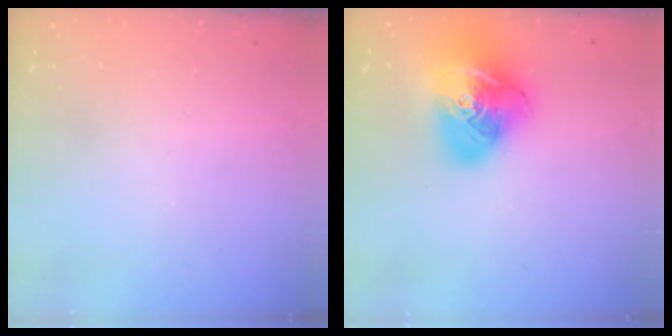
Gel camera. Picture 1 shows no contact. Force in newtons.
{"total": 22.2, "press": 22.0, "slide": 2.8}